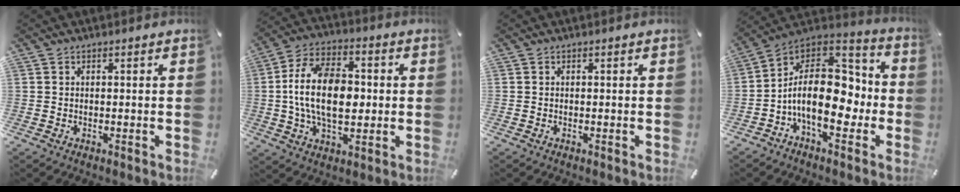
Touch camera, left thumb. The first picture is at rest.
{"total": 15.7, "force": [-0.1, 9.8, 12.3], "torque": [-0.247, 0.010, -0.005]}
{"total": 0.0}
{"total": 19.2, "force": [-3.3, 11.7, 14.9], "torque": [-0.260, -0.001, -0.053]}